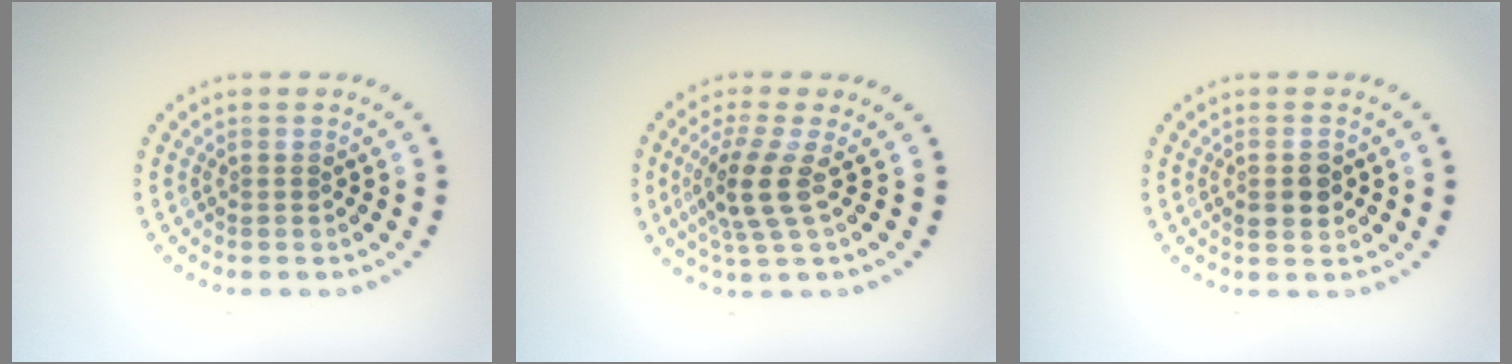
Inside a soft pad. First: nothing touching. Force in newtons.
{"total": 3.5, "press": 2.7, "slide": 2.3}
{"total": 2.4, "press": 2.4, "slide": 0.2}